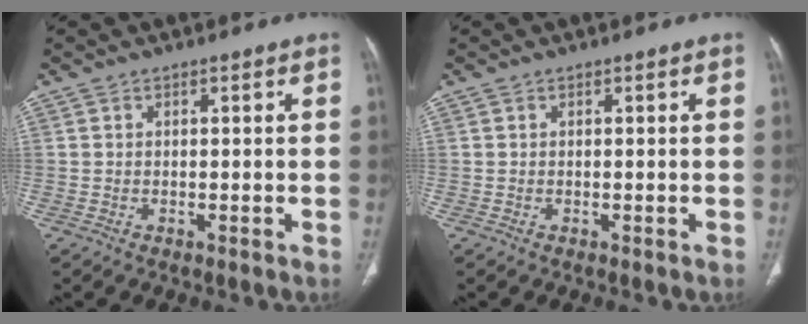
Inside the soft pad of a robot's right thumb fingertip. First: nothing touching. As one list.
[{"total": 0.0}]